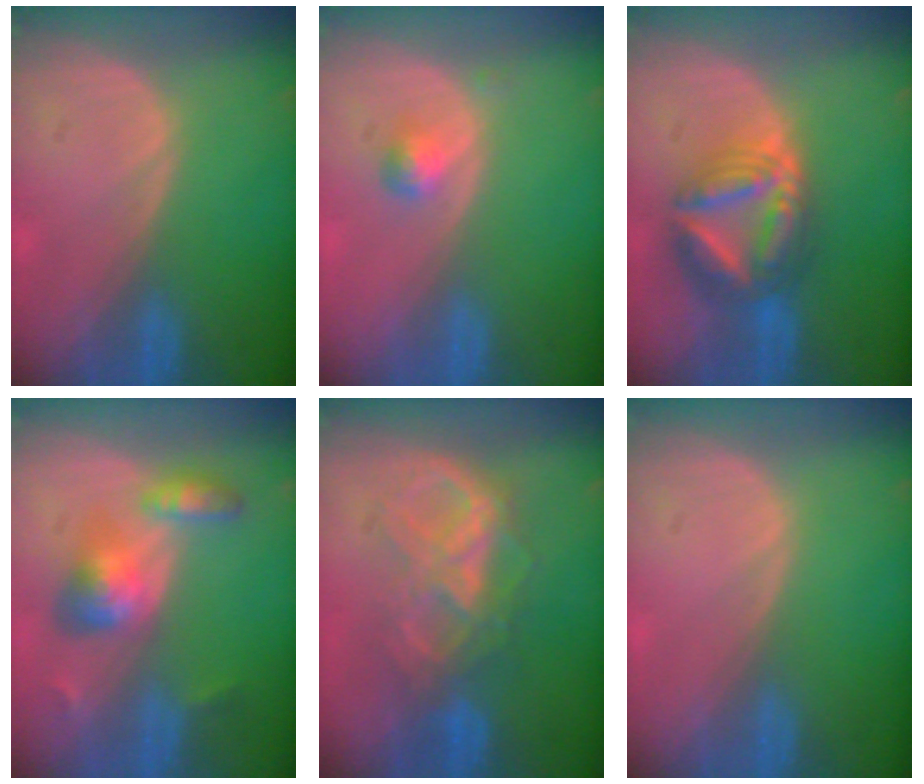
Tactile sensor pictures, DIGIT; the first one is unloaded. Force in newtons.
{"total": 2.0, "press": 2.0, "slide": 0.2}
{"total": 8.7, "press": 8.7, "slide": 0.8}
{"total": 6.2, "press": 6.1, "slide": 1.0}
{"total": 7.4, "press": 7.4, "slide": 0.4}
{"total": 0.0}